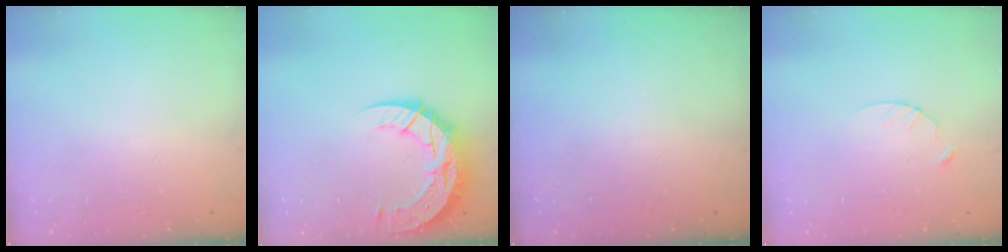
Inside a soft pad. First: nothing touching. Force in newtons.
{"total": 15.7, "press": 15.6, "slide": 1.2}
{"total": 0.0}
{"total": 3.3, "press": 3.3, "slide": 0.4}